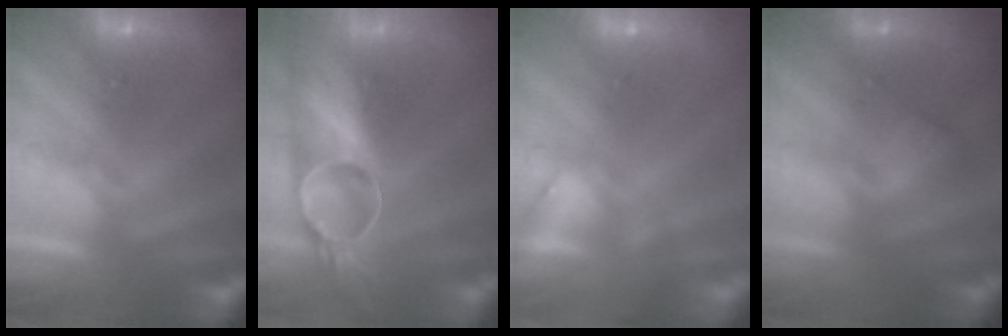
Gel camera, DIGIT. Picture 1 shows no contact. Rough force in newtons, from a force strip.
{"total": 6.9}
{"total": 2.3}
{"total": 2.0}